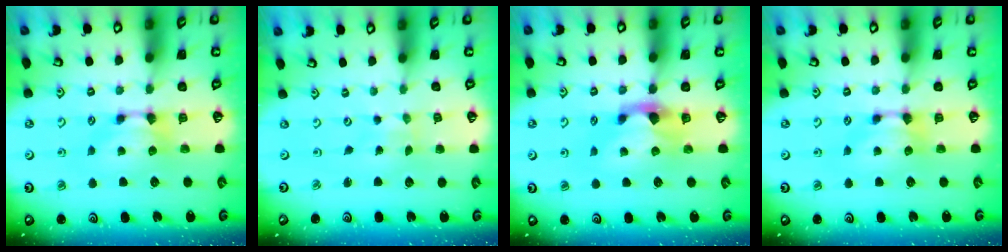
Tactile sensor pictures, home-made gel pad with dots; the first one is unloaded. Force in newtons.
{"total": 5.7, "press": 5.6, "slide": 0.5}
{"total": 2.0, "press": 1.6, "slide": 1.2}
{"total": 0.0}